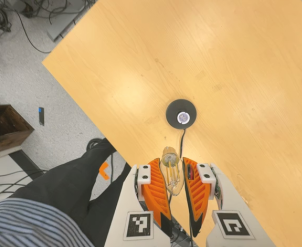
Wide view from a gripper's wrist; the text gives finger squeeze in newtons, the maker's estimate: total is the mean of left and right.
{"total": 21.1, "left": 26.4, "right": 15.7}